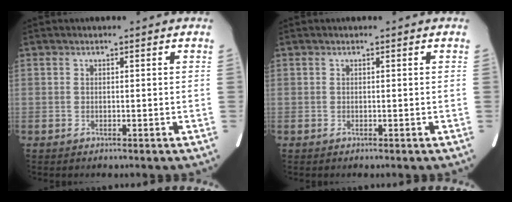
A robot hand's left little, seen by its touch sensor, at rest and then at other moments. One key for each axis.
{"total": 0.0}